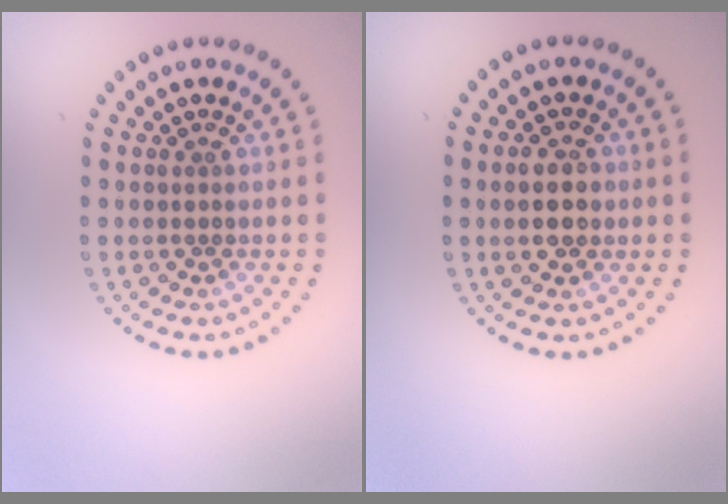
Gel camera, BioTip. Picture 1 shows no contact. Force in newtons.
{"total": 2.9, "press": 2.9, "slide": 0.2}